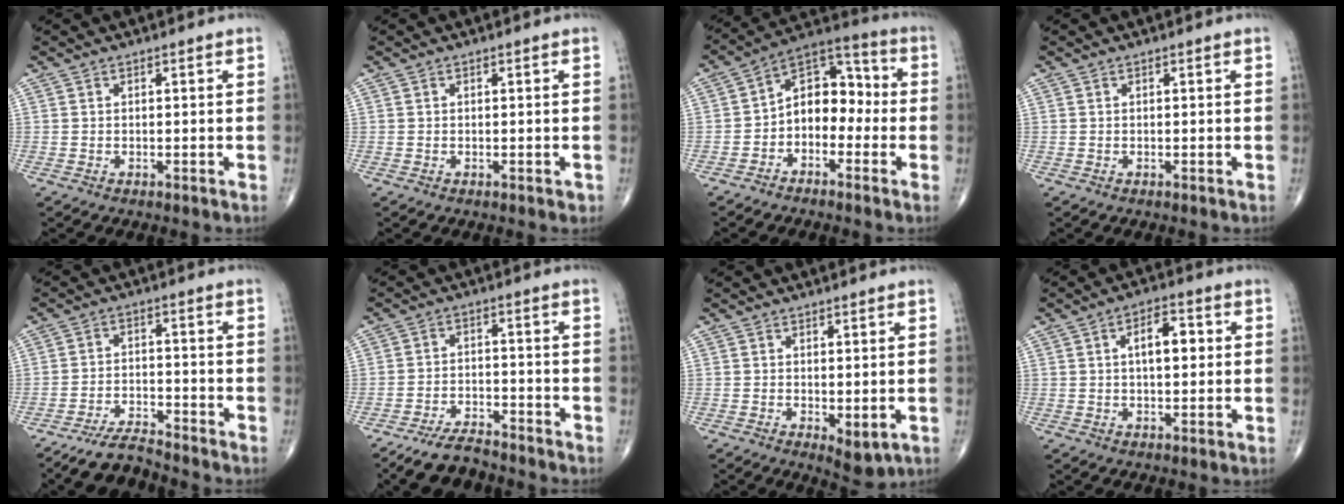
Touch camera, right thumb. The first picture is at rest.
{"total": 0.6, "force": [-0.1, 0.4, 0.4], "torque": [-0.001, 0.001, -0.001]}
{"total": 10.8, "force": [-2.1, 7.5, 7.5], "torque": [-0.079, 0.049, -0.056]}
{"total": 0.0}
{"total": 5.7, "force": [-5.5, 0.7, 1.1], "torque": [-0.028, 0.031, -0.103]}
{"total": 7.0, "force": [-6.3, 2.2, 2.3], "torque": [-0.045, 0.032, -0.113]}
{"total": 4.0, "force": [-0.7, 1.9, 3.5], "torque": [-0.043, -0.011, 0.000]}
{"total": 6.8, "force": [1.2, 3.3, 5.8], "torque": [-0.078, 0.009, 0.013]}